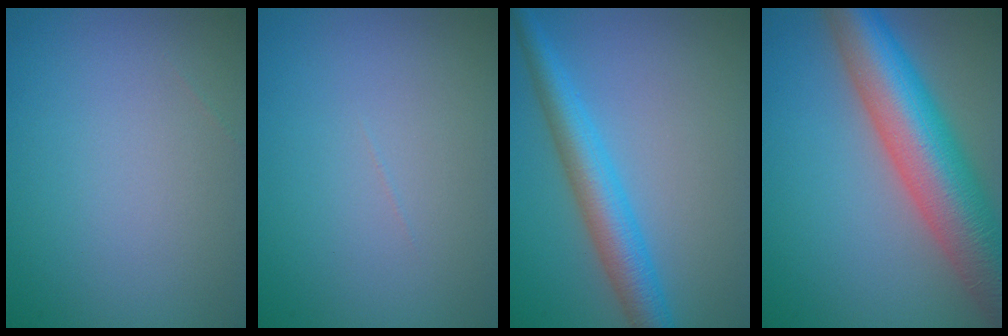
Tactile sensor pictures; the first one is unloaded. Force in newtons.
{"total": 0.0}
{"total": 5.0, "press": 5.0, "slide": 0.2}
{"total": 11.5, "press": 11.5, "slide": 0.5}